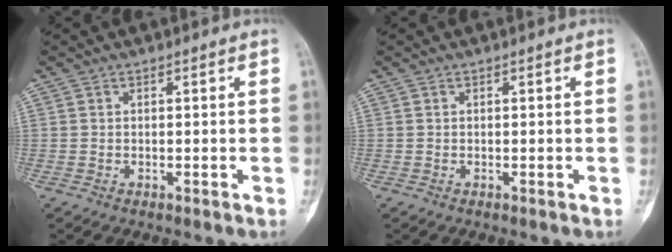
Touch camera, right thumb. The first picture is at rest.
{"total": 0.0}